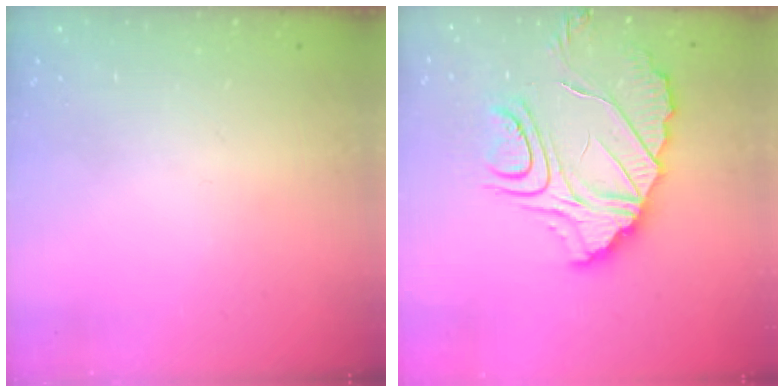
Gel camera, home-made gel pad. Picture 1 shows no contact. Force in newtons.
{"total": 11.9, "press": 11.9, "slide": 0.9}